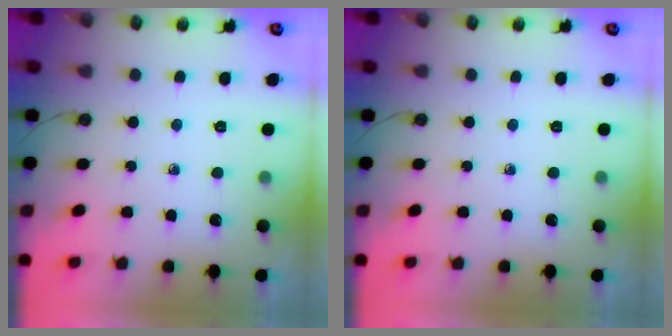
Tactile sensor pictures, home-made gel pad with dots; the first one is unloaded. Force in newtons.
{"total": 0.0}